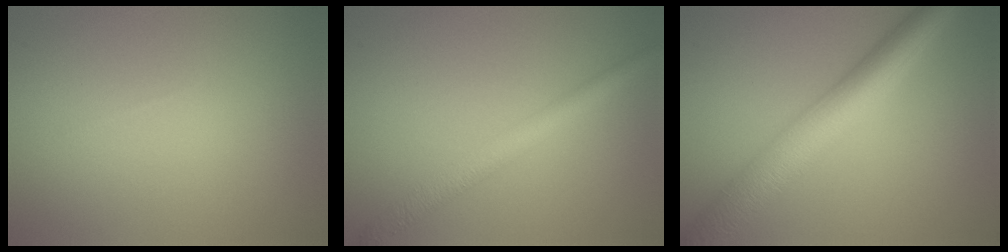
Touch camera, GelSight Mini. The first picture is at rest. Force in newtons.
{"total": 3.2, "press": 3.2, "slide": 0.1}
{"total": 7.3, "press": 7.3, "slide": 0.1}